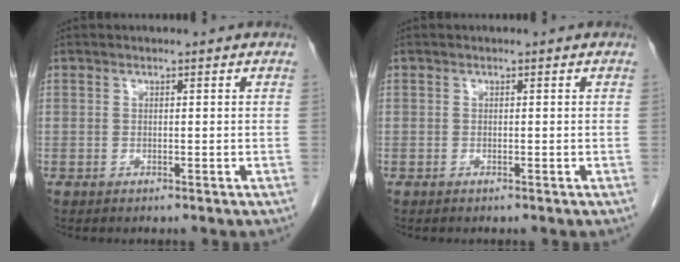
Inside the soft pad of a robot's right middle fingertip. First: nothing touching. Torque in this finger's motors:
{"motor_torque": [-0.02, -0.01, 0.06, 0.01]}